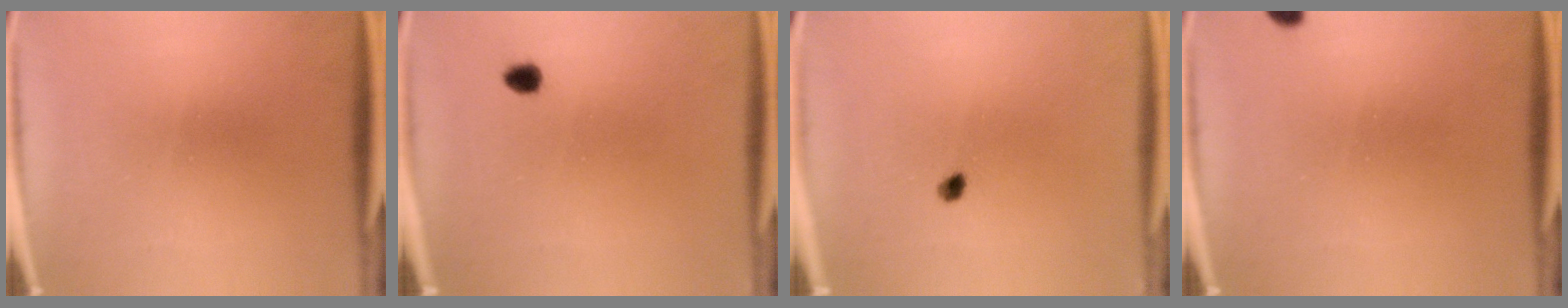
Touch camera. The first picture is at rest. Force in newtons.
{"total": 1.6}
{"total": 1.2}
{"total": 1.8}